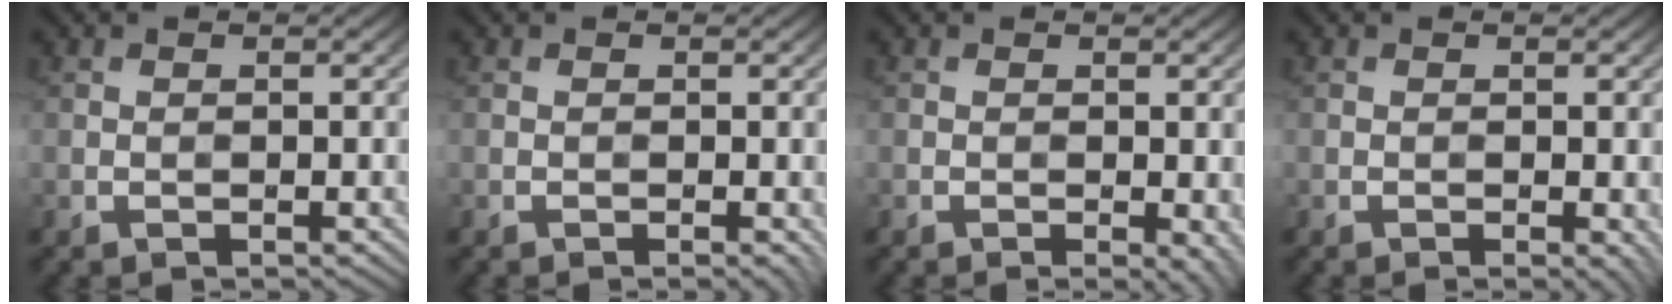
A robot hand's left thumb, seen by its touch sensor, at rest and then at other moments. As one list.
[{"total": 0.7, "force": [-0.2, 0.2, 0.7], "torque": [-0.011, -0.003, -0.005]}, {"total": 1.8, "force": [-0.5, 0.6, 1.6], "torque": [-0.021, -0.007, -0.006]}, {"total": 1.0, "force": [-0.2, 0.3, 1.0], "torque": [-0.013, -0.006, -0.005]}]